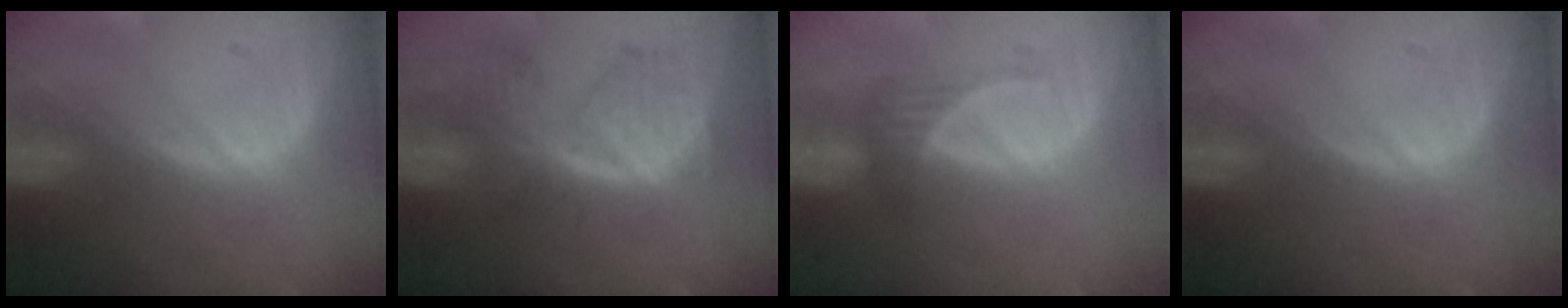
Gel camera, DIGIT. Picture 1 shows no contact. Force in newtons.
{"total": 7.6, "press": 6.7, "slide": 3.7}
{"total": 2.5, "press": 2.3, "slide": 0.9}
{"total": 0.0}